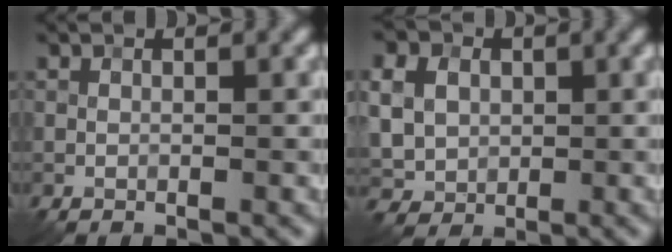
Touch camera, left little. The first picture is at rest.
{"total": 8.7, "force": [2.4, 7.2, 4.2], "torque": [-0.101, 0.022, 0.031]}